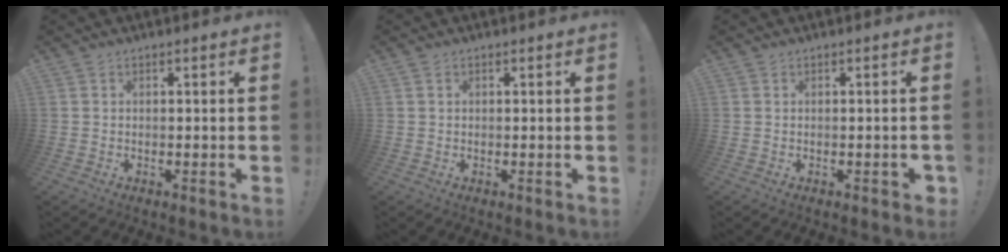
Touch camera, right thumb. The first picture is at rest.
{"total": 0.6, "force": [0.3, 0.5, 0.2], "torque": [-0.007, 0.002, 0.007]}
{"total": 1.0, "force": [-0.5, 0.7, 0.6], "torque": [-0.014, 0.004, -0.005]}